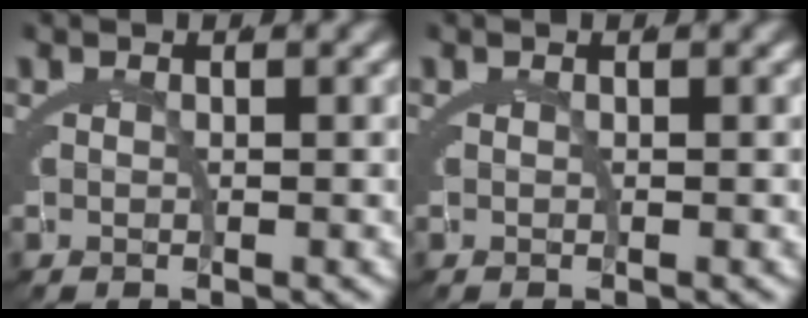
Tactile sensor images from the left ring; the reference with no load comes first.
{"total": 0.0}